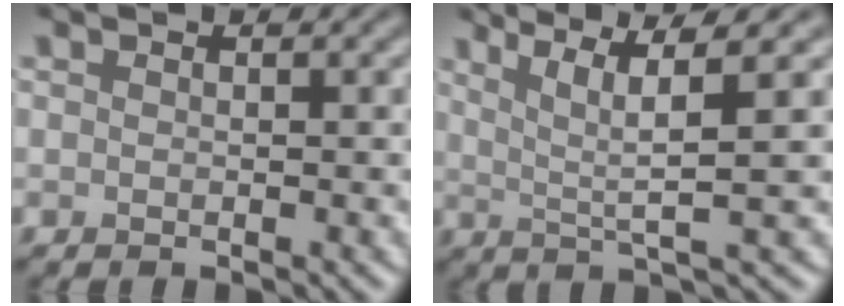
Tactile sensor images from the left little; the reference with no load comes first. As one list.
[{"total": 4.8, "force": [2.1, 0.4, 4.3], "torque": [-0.082, 0.002, 0.043]}]